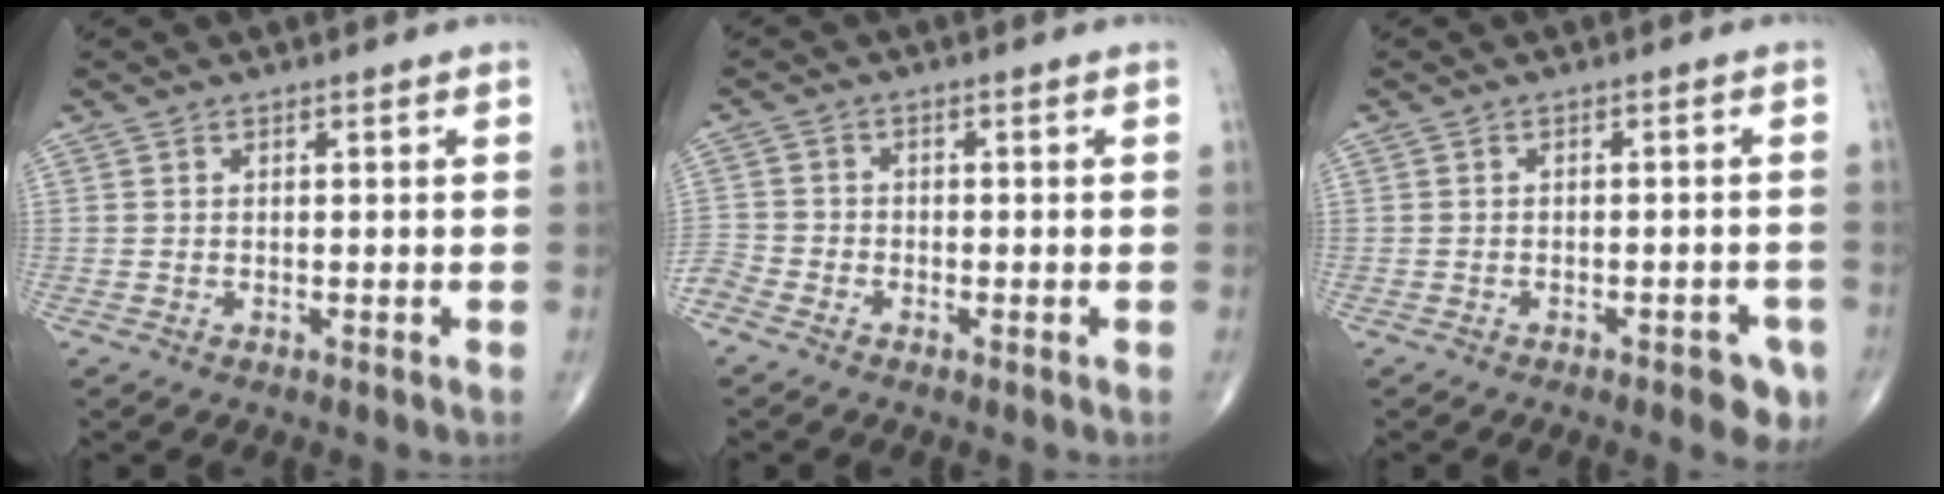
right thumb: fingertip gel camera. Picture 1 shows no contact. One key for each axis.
{"total": 3.3, "fx": -2.6, "fy": 1.9, "fz": 0.8, "tx": -0.018, "ty": 0.005, "tz": -0.060}
{"total": 5.3, "fx": -3.0, "fy": 2.0, "fz": 3.9, "tx": -0.035, "ty": 0.012, "tz": -0.035}